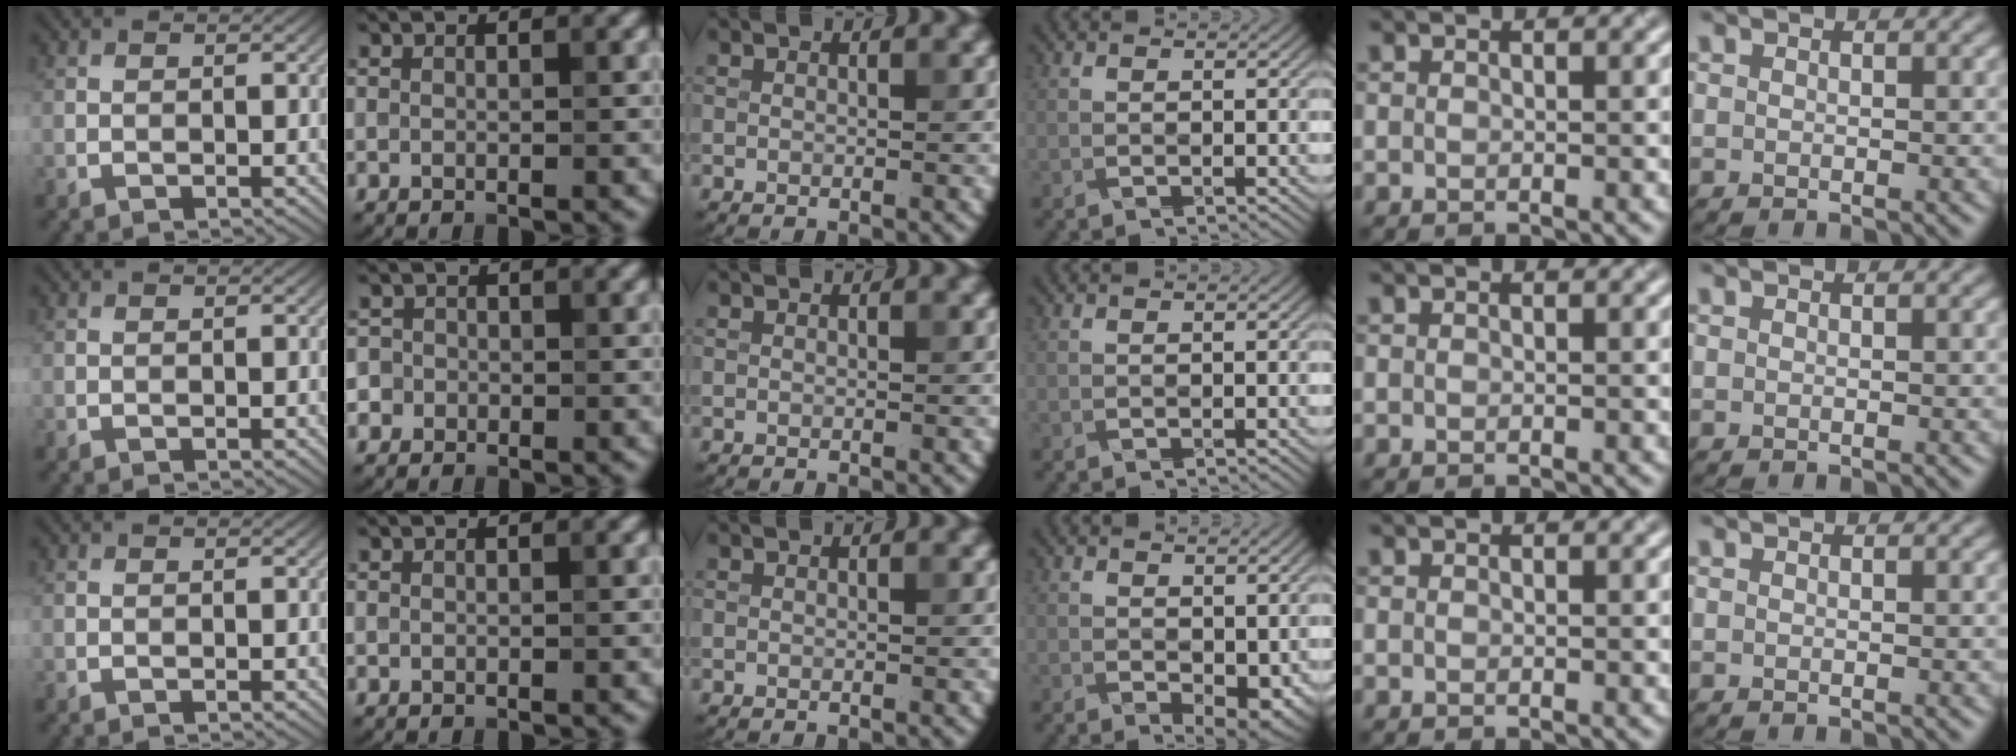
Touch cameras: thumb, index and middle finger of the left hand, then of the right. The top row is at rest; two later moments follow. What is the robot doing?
{"motion": "fold", "object": "plastic wrap"}